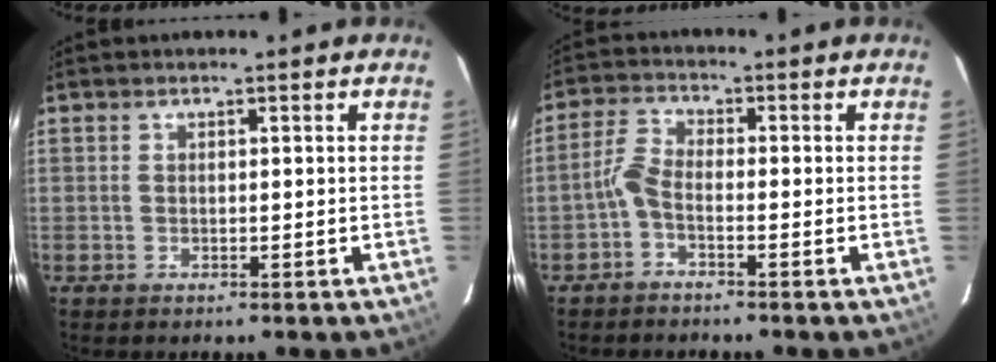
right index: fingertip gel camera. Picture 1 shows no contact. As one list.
[{"total": 3.1, "force": [-1.7, 1.0, 2.3], "torque": [-0.062, 0.012, -0.040]}]